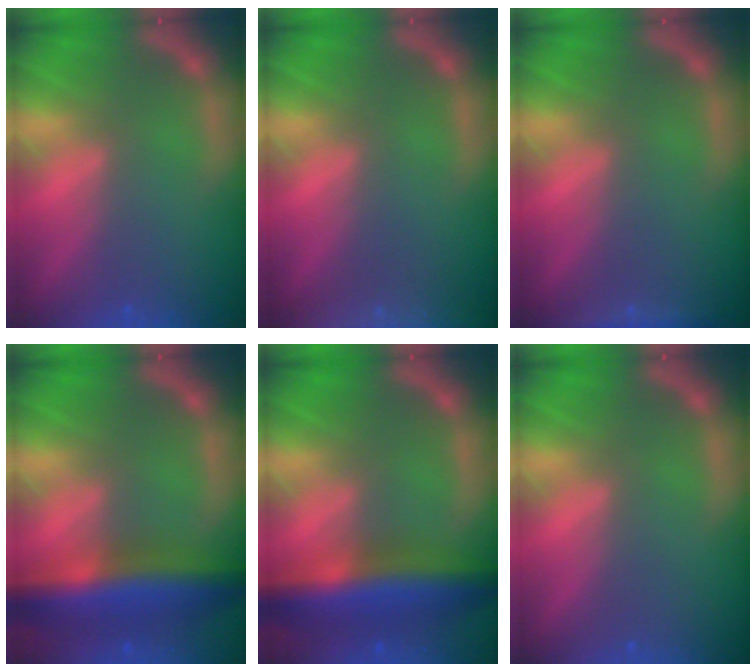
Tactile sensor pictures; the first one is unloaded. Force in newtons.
{"total": 9.0}
{"total": 1.9}
{"total": 9.0}
{"total": 9.0}
{"total": 0.0}